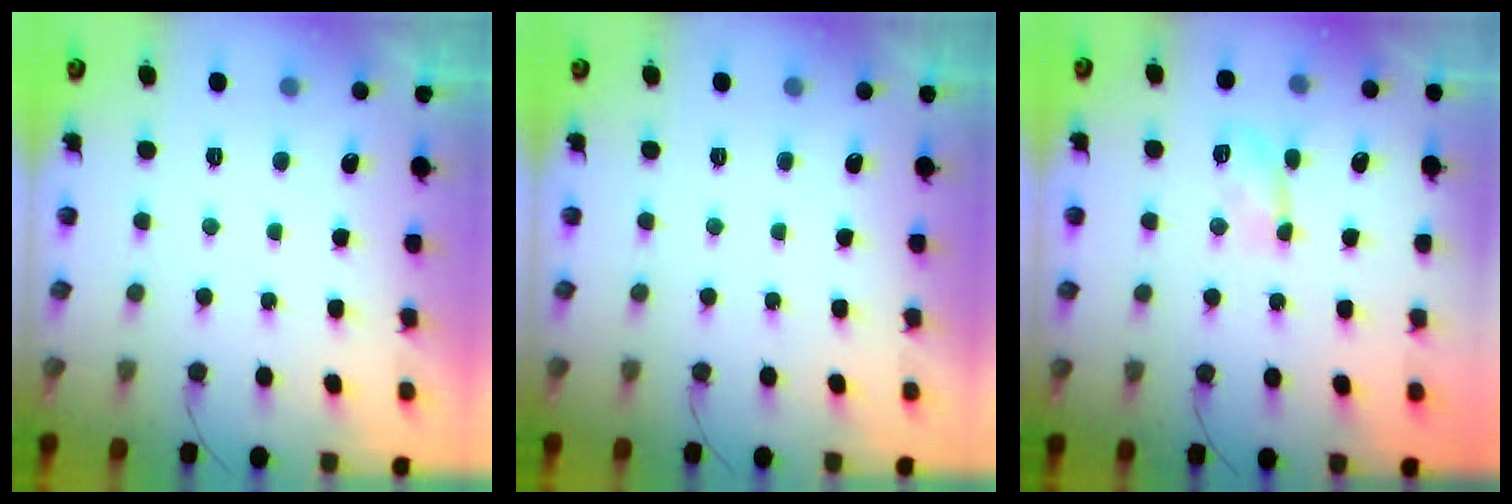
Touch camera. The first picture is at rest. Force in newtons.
{"total": 0.0}
{"total": 5.1, "press": 5.0, "slide": 0.7}